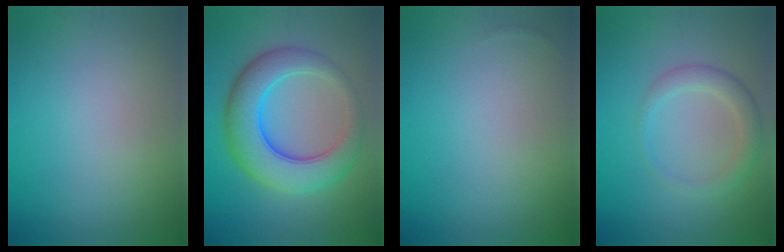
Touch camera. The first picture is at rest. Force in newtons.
{"total": 8.2, "press": 8.2, "slide": 0.0}
{"total": 0.0}
{"total": 2.6, "press": 2.6, "slide": 0.4}